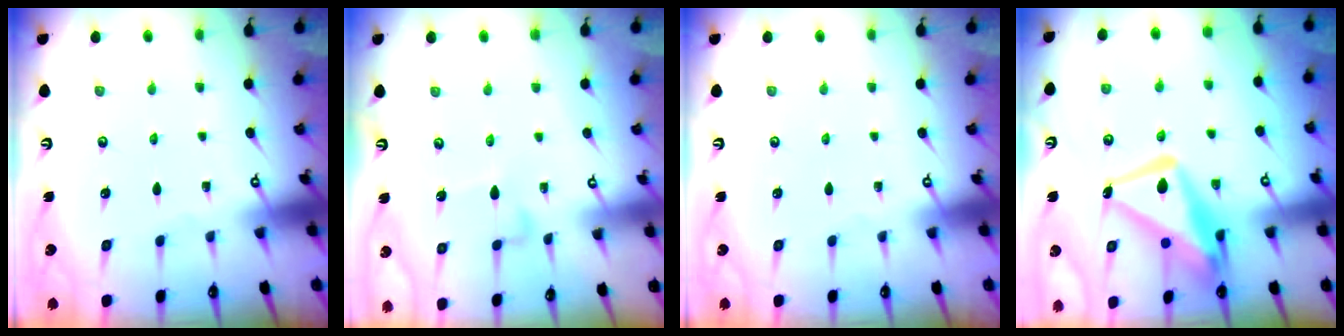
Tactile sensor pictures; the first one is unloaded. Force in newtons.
{"total": 3.5, "press": 3.5, "slide": 0.1}
{"total": 0.0}
{"total": 16.6, "press": 16.5, "slide": 1.5}